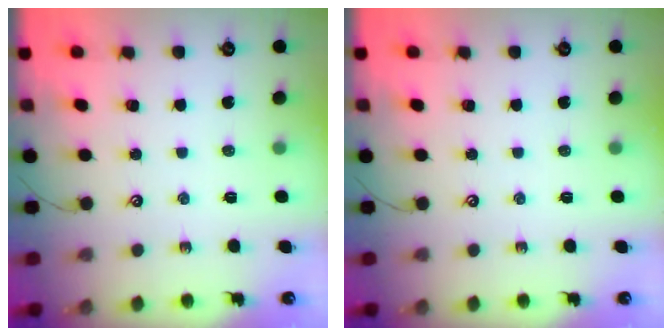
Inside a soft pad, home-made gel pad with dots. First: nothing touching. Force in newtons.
{"total": 0.0}